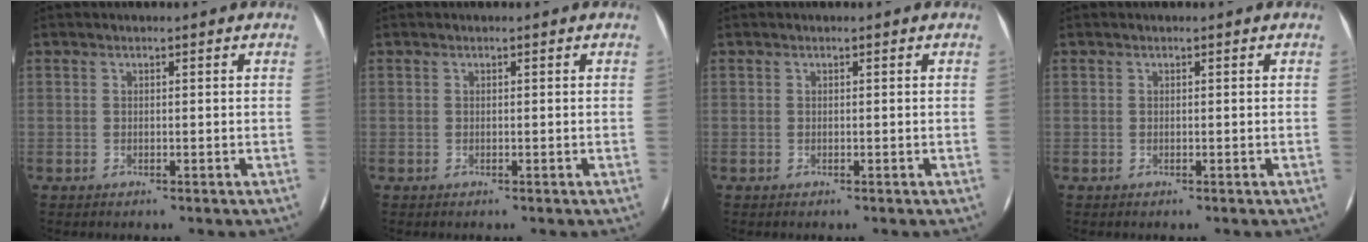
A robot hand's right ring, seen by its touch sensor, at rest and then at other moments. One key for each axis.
{"total": 0.0}
{"total": 0.0}
{"total": 0.0}